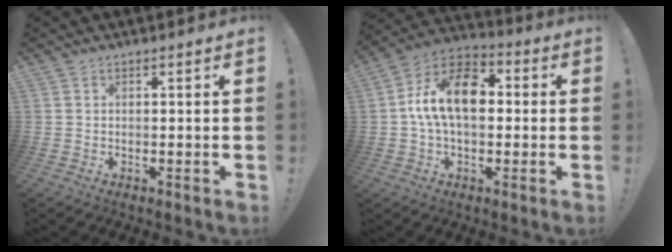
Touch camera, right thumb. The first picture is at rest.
{"total": 15.9, "force": [2.0, 9.4, 12.6], "torque": [-0.220, 0.012, 0.035]}